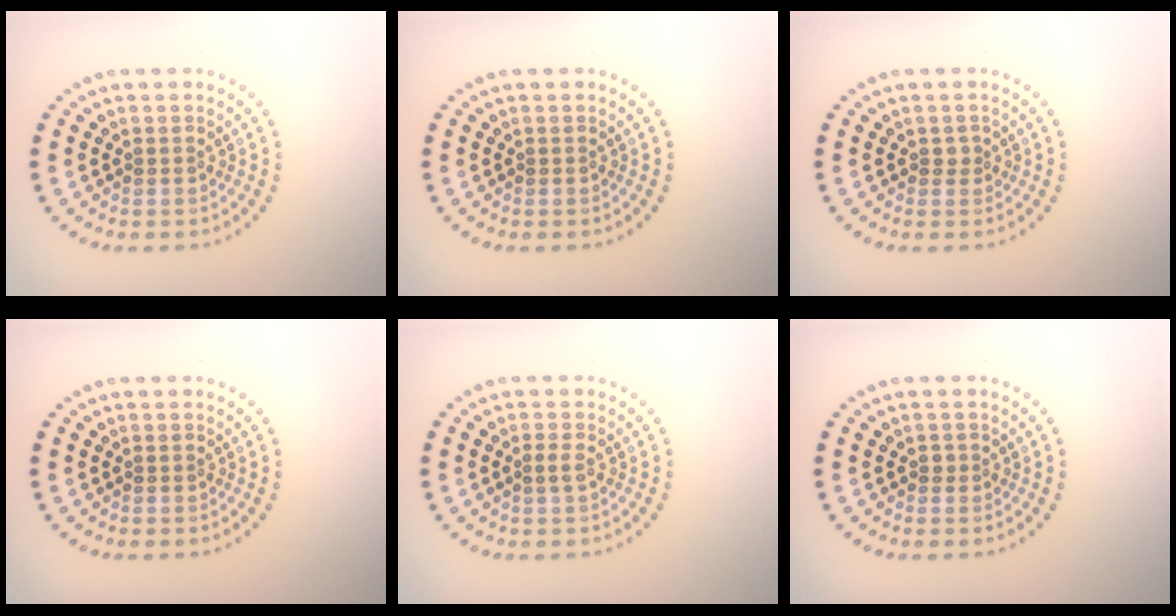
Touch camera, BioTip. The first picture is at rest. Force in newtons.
{"total": 0.0}
{"total": 0.8, "press": 0.6, "slide": 0.6}
{"total": 0.0}
{"total": 0.9, "press": 0.9, "slide": 0.2}
{"total": 0.6, "press": 0.4, "slide": 0.4}